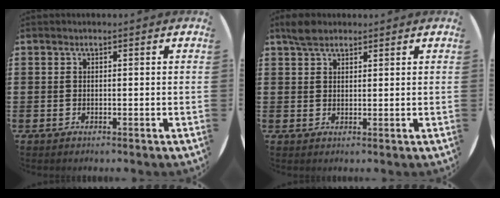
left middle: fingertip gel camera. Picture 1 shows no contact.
{"total": 2.9, "force": [2.5, 1.2, 1.1], "torque": [-0.018, 0.004, 0.045]}